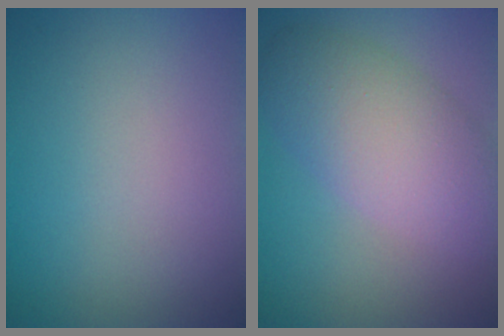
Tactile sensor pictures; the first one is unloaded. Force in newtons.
{"total": 6.5, "press": 6.5, "slide": 0.6}